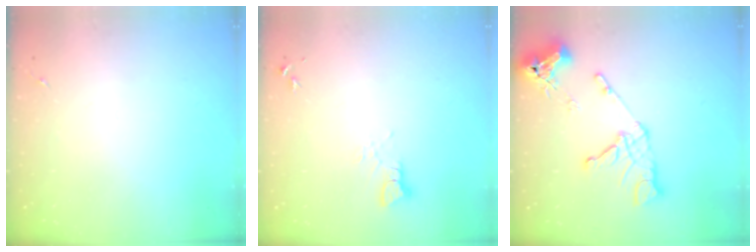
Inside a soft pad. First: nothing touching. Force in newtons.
{"total": 3.4, "press": 3.4, "slide": 0.3}
{"total": 14.1, "press": 14.0, "slide": 1.6}